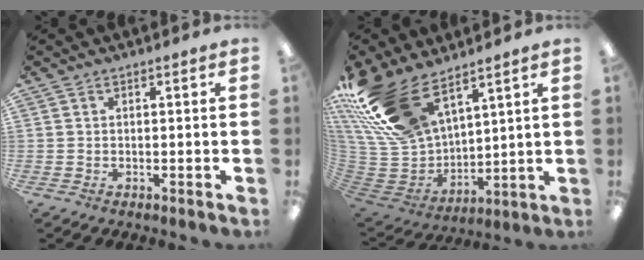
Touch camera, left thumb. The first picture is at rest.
{"total": 23.8, "force": [15.9, 11.8, 13.1], "torque": [-0.293, -0.083, 0.295]}